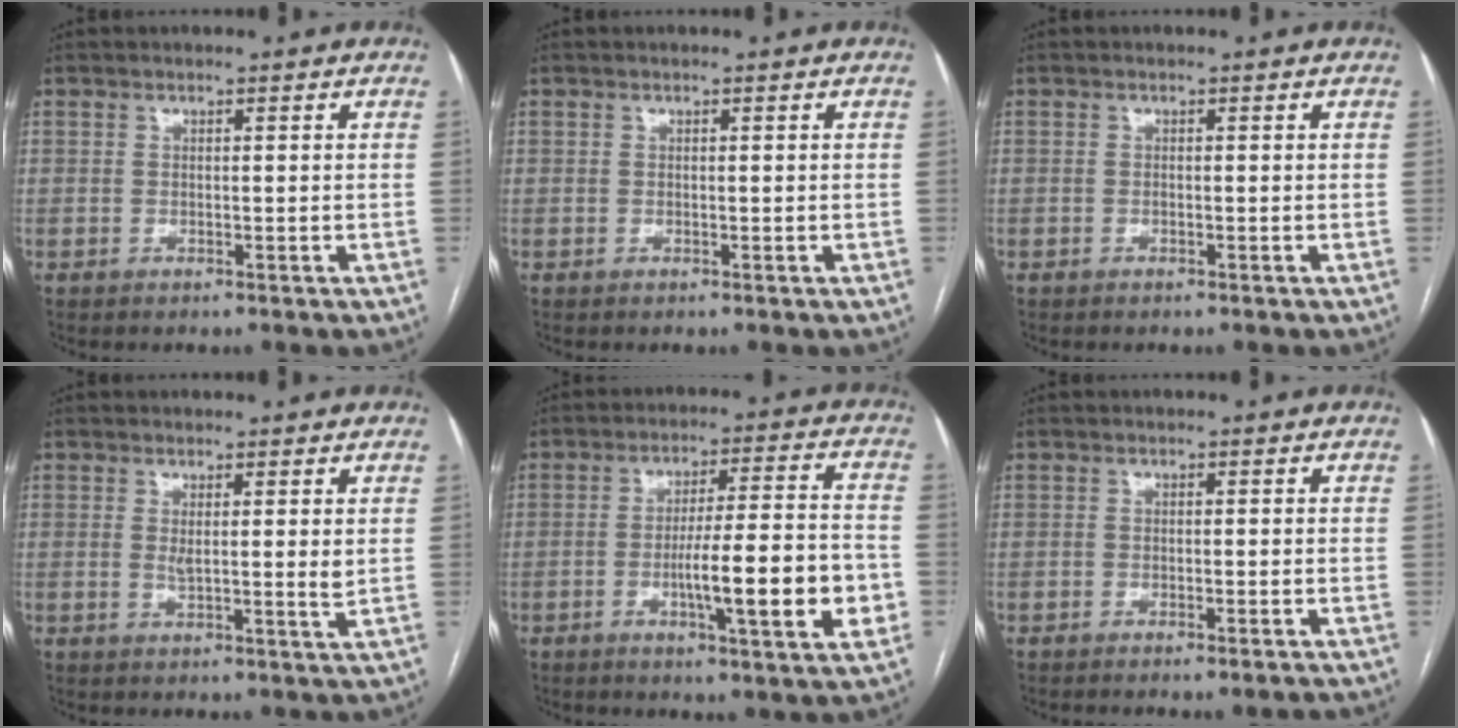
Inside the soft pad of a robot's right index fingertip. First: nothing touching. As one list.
[{"total": 0.0}, {"total": 0.0}, {"total": 3.3, "force": [0.9, 0.3, 3.2], "torque": [-0.049, -0.011, 0.015]}, {"total": 13.9, "force": [-3.8, 1.1, 13.3], "torque": [-0.205, 0.001, -0.057]}, {"total": 1.5, "force": [-1.1, -0.1, 1.0], "torque": [-0.017, -0.004, -0.014]}]